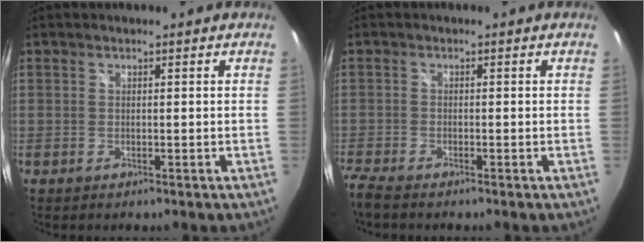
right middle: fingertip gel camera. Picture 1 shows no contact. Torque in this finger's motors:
{"motor_torque": [1.01, -1.13, 0.47, 0.16]}